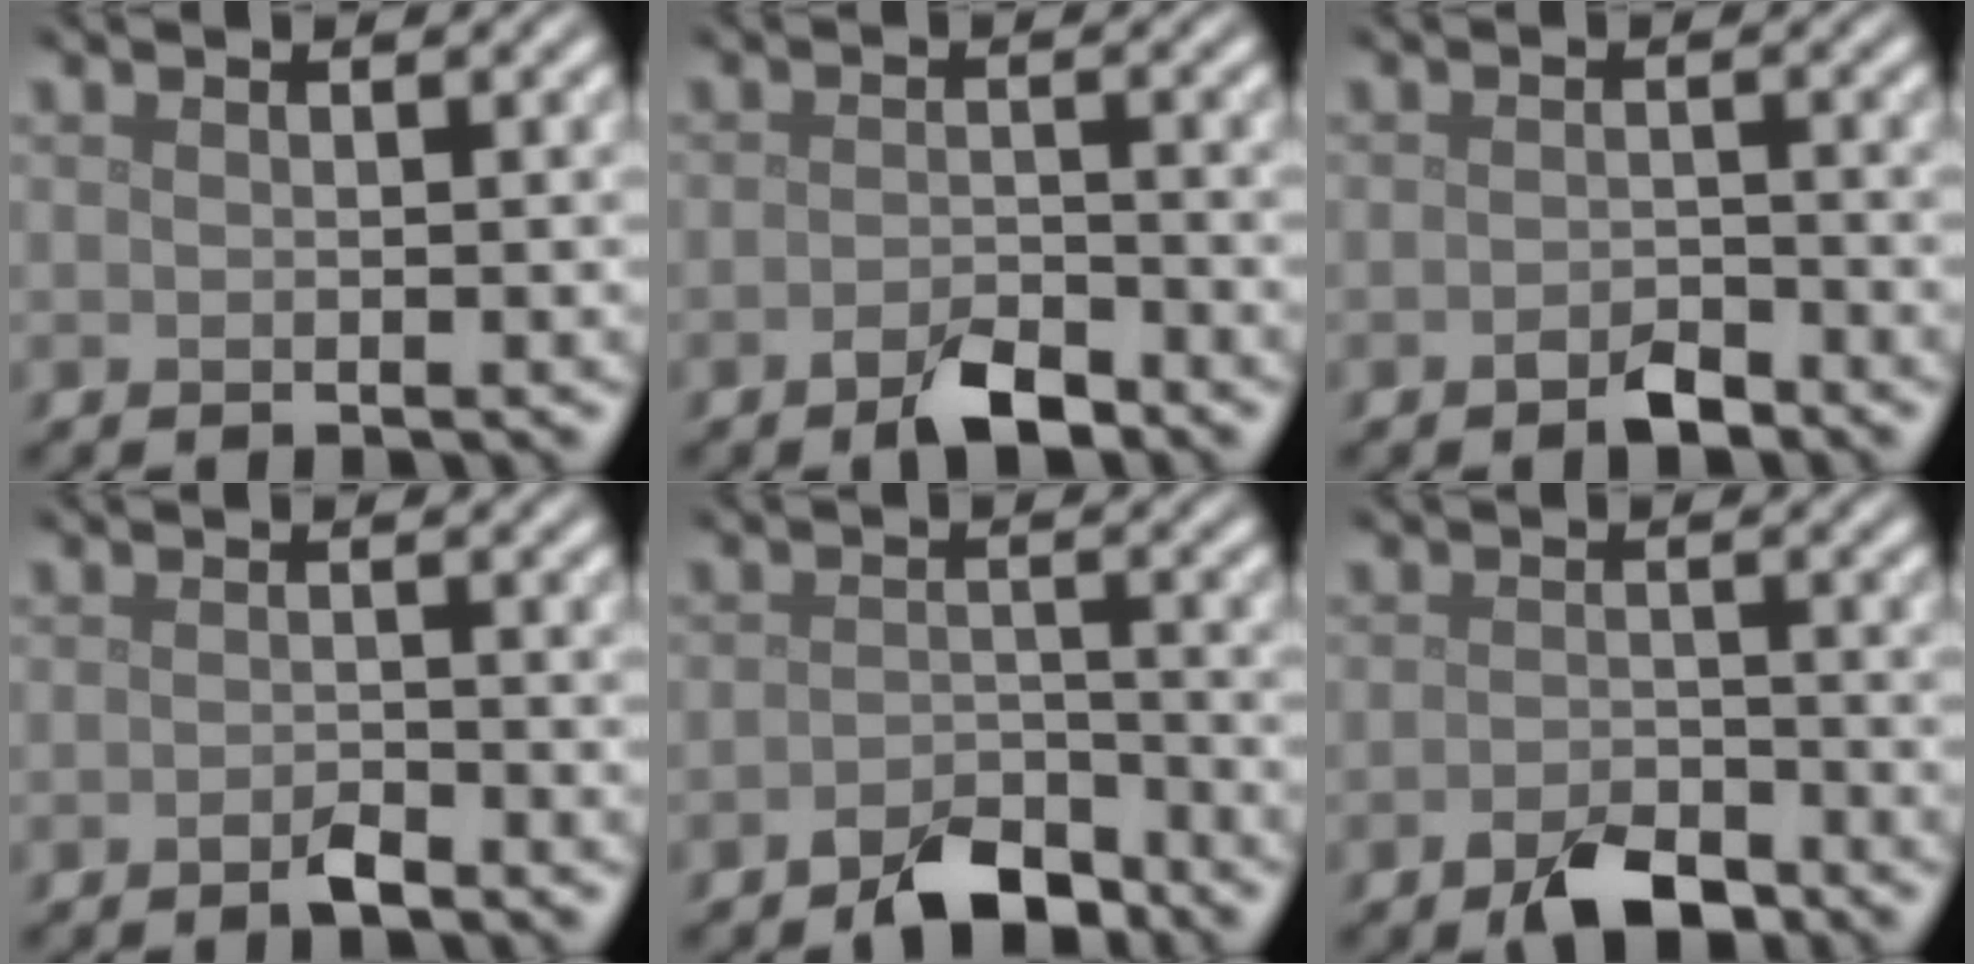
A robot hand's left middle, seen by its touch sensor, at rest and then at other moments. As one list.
[{"total": 2.8, "force": [-2.0, 1.1, 1.7], "torque": [-0.030, 0.002, -0.039]}, {"total": 1.9, "force": [-1.4, 0.9, 1.0], "torque": [-0.018, 0.001, -0.026]}, {"total": 1.3, "force": [-0.9, 0.4, 0.8], "torque": [-0.018, -0.001, -0.017]}, {"total": 4.2, "force": [-3.3, 1.9, 1.9], "torque": [-0.030, 0.000, -0.063]}, {"total": 3.6, "force": [-2.5, 1.7, 2.0], "torque": [-0.033, -0.002, -0.051]}]